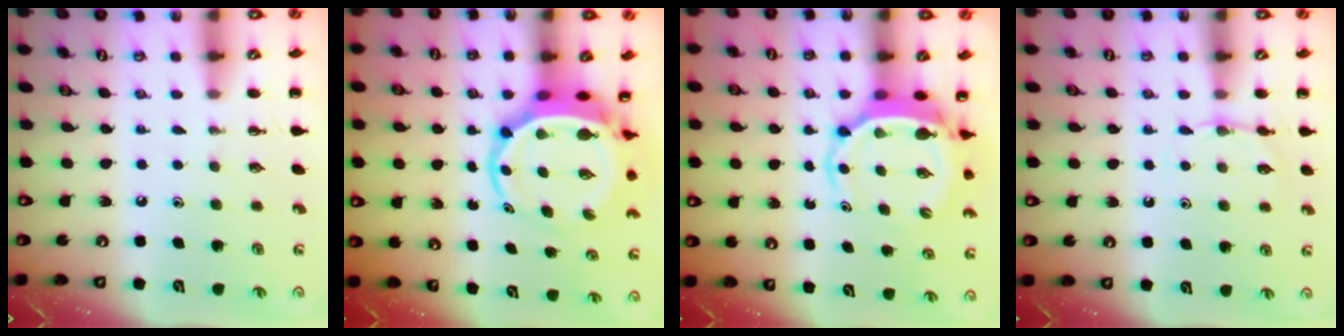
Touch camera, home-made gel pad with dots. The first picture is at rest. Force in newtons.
{"total": 6.9, "press": 6.6, "slide": 2.0}
{"total": 5.1, "press": 4.9, "slide": 1.2}
{"total": 4.9, "press": 4.7, "slide": 1.5}